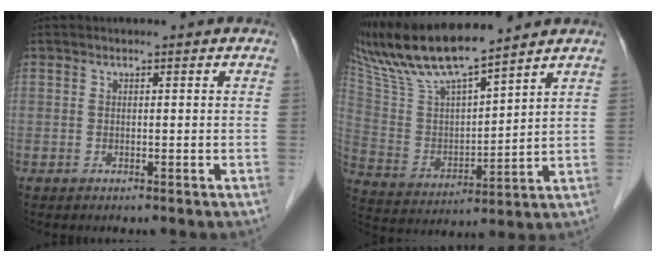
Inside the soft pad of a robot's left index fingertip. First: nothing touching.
{"total": 15.0, "force": [13.4, 0.9, 6.7], "torque": [-0.143, 0.010, 0.263]}